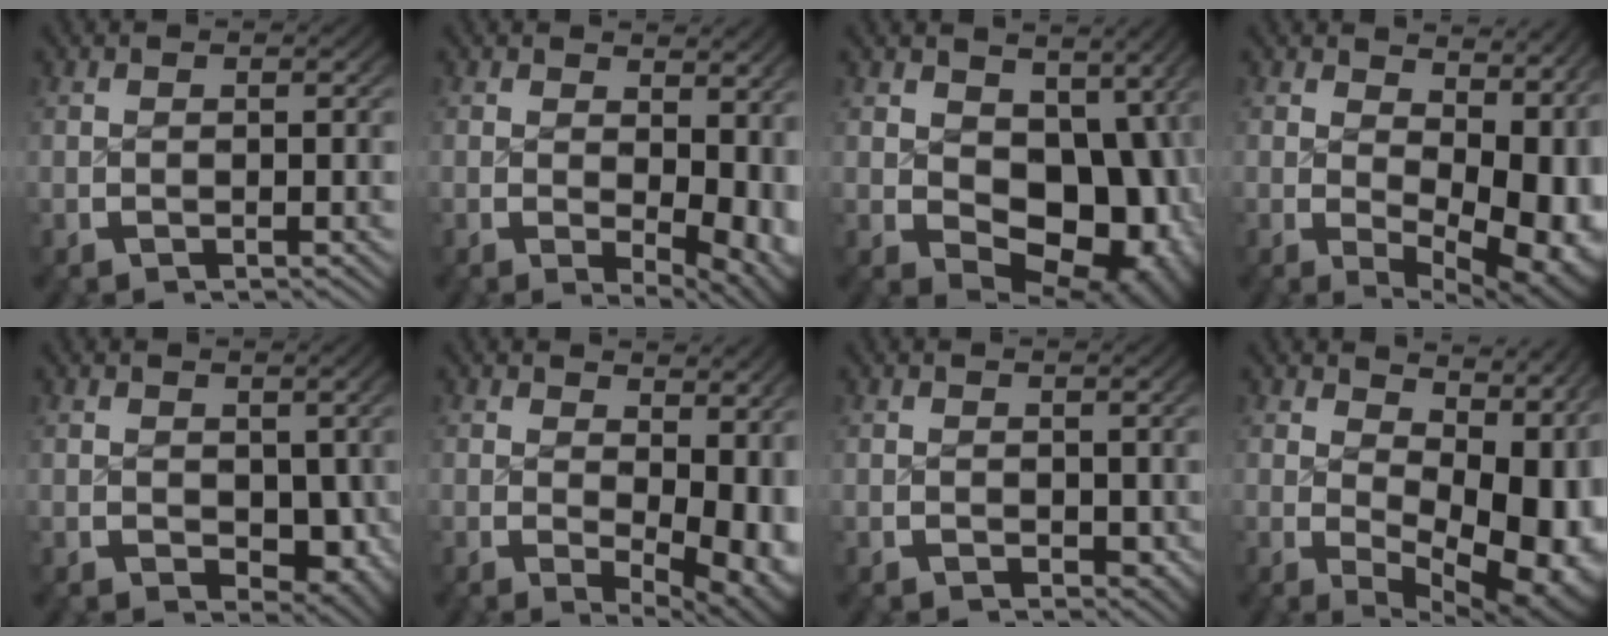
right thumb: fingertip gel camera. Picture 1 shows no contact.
{"total": 5.3, "force": [0.5, 3.1, 4.3], "torque": [-0.053, -0.025, 0.019]}
{"total": 12.9, "force": [-0.4, 9.1, 9.2], "torque": [-0.143, -0.061, 0.024]}
{"total": 9.2, "force": [0.4, 5.4, 7.5], "torque": [-0.102, -0.039, 0.030]}
{"total": 3.7, "force": [0.5, 2.7, 2.4], "torque": [-0.038, -0.022, 0.022]}
{"total": 6.6, "force": [0.4, 3.9, 5.3], "torque": [-0.069, -0.031, 0.021]}
{"total": 1.1, "force": [0.3, 0.9, 0.6], "torque": [0.001, -0.008, 0.013]}
{"total": 11.6, "force": [0.4, 6.6, 9.5], "torque": [-0.132, -0.039, 0.032]}